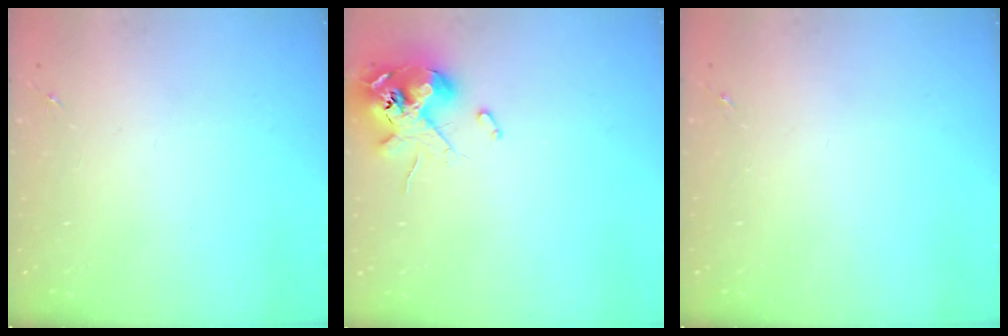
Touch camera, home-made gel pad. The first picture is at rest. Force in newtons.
{"total": 12.1, "press": 12.0, "slide": 2.0}
{"total": 0.0}